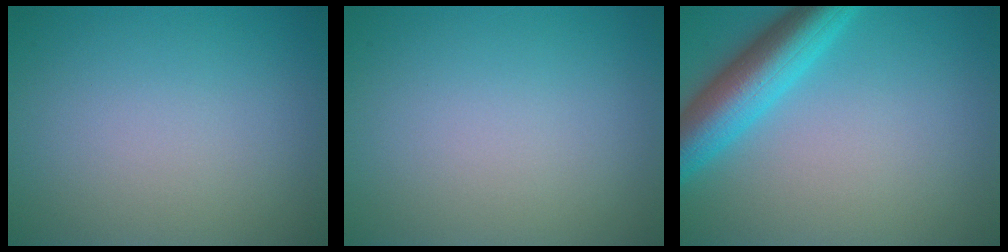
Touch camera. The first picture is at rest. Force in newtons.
{"total": 0.0}
{"total": 6.6, "press": 6.6, "slide": 0.2}